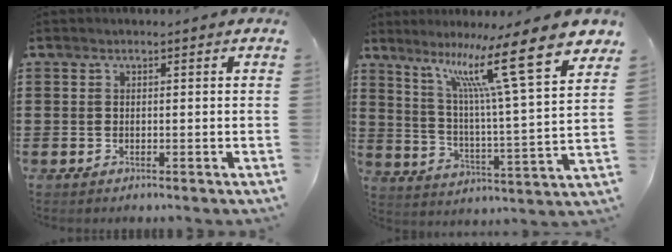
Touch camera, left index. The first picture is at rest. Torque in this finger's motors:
{"motor_torque": [1.15, -0.98, 0.54, 0.18]}